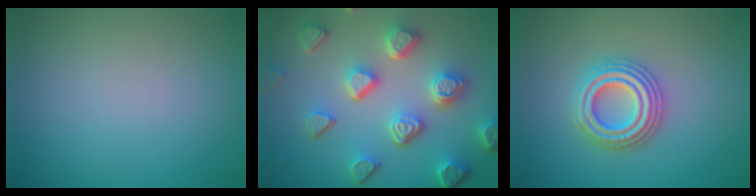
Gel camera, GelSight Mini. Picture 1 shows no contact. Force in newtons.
{"total": 6.8, "press": 5.3, "slide": 4.3}
{"total": 4.4, "press": 4.4, "slide": 0.7}